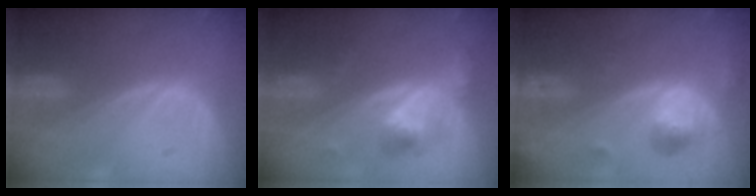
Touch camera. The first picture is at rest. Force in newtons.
{"total": 5.3, "press": 5.0, "slide": 1.6}
{"total": 5.0, "press": 4.9, "slide": 1.0}